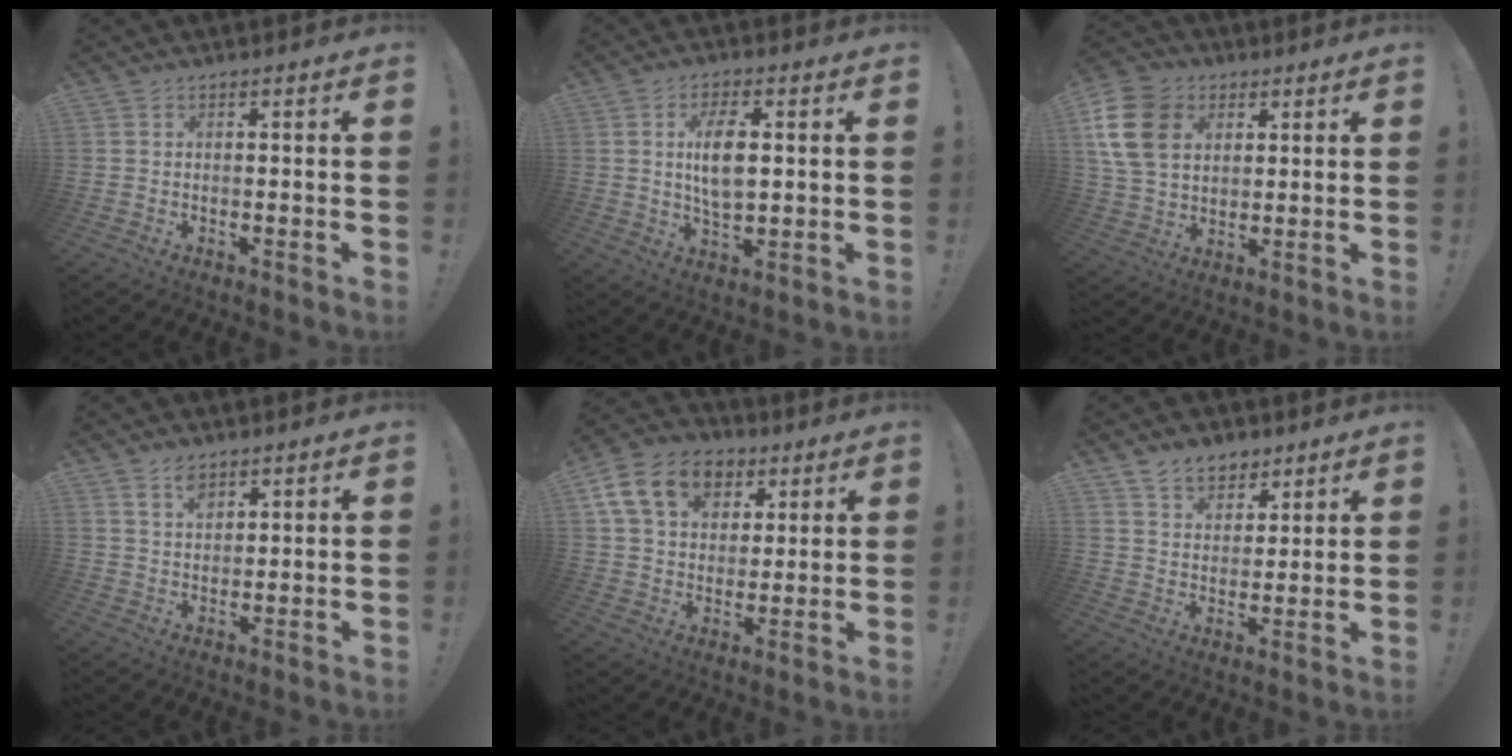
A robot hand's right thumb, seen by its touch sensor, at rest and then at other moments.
{"total": 9.2, "force": [1.5, 4.6, 7.8], "torque": [-0.135, -0.002, 0.021]}
{"total": 15.6, "force": [5.2, 11.9, 8.6], "torque": [-0.160, -0.014, 0.104]}
{"total": 4.5, "force": [3.1, 2.5, 2.1], "torque": [-0.024, -0.019, 0.054]}
{"total": 16.7, "force": [7.2, 12.0, 9.1], "torque": [-0.137, -0.022, 0.137]}
{"total": 8.2, "force": [6.0, 5.3, 1.9], "torque": [-0.030, -0.039, 0.117]}